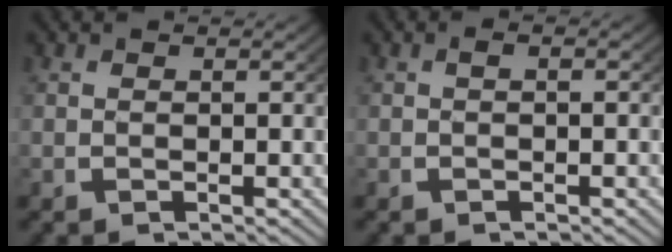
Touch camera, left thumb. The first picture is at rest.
{"total": 0.7, "force": [-0.2, 0.1, 0.6], "torque": [-0.012, 0.002, -0.004]}